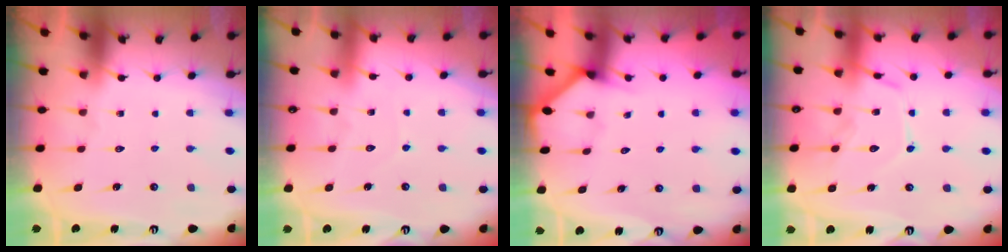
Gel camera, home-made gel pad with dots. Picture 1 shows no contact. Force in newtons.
{"total": 2.6, "press": 2.6, "slide": 0.3}
{"total": 1.7, "press": 1.7, "slide": 0.2}
{"total": 12.9, "press": 12.9, "slide": 1.0}